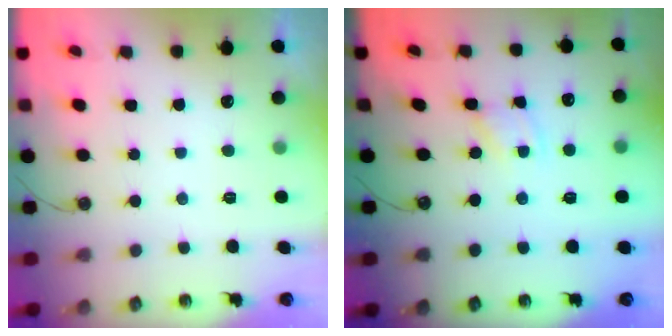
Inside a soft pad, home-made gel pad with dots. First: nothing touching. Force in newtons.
{"total": 1.2, "press": 1.2, "slide": 0.2}